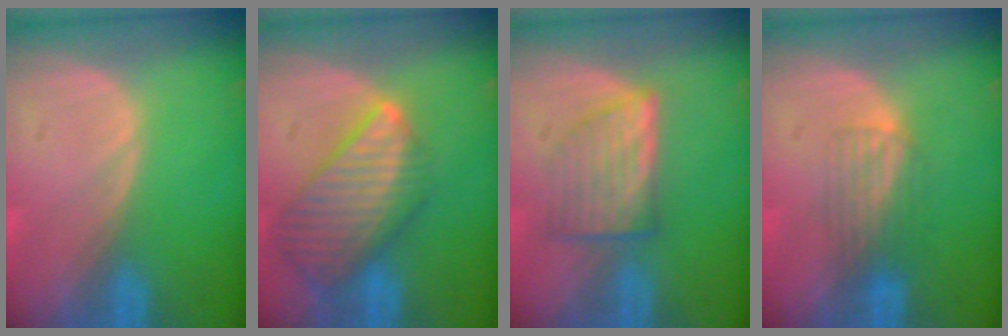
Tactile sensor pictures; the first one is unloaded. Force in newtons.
{"total": 9.7, "press": 8.5, "slide": 4.7}
{"total": 5.7, "press": 5.6, "slide": 1.2}
{"total": 3.7, "press": 3.5, "slide": 1.1}